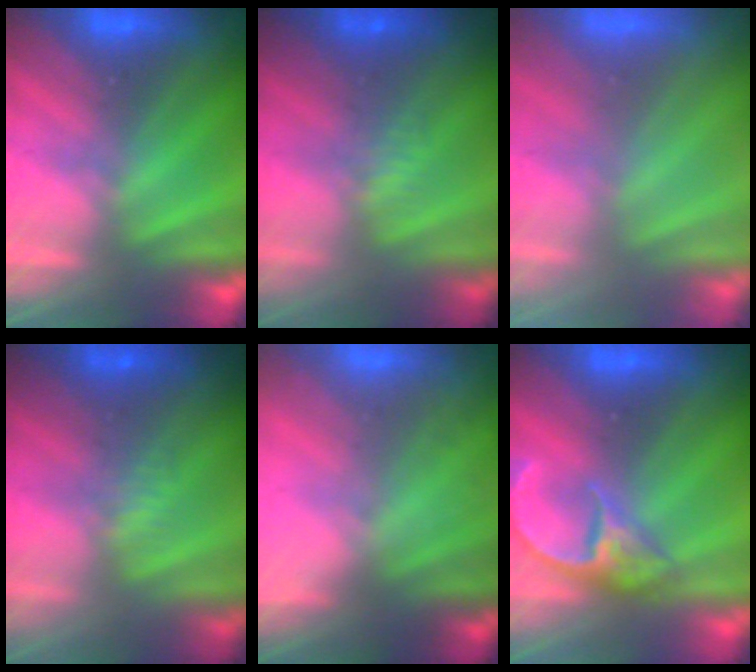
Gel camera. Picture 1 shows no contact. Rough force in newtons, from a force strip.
{"total": 2.3}
{"total": 9.2}
{"total": 2.3}
{"total": 9.7}
{"total": 4.7}